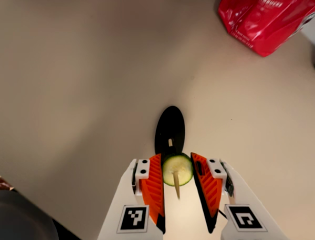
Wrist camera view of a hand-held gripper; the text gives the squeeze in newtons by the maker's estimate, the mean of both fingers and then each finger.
{"total": 8.4, "left": 8.7, "right": 8.2}